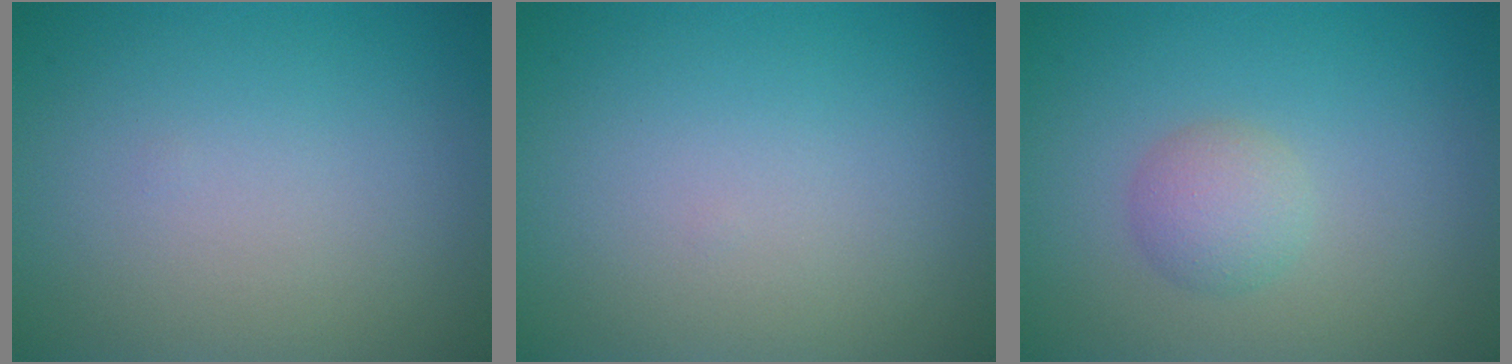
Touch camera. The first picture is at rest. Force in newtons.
{"total": 0.0}
{"total": 2.2, "press": 2.2, "slide": 0.2}